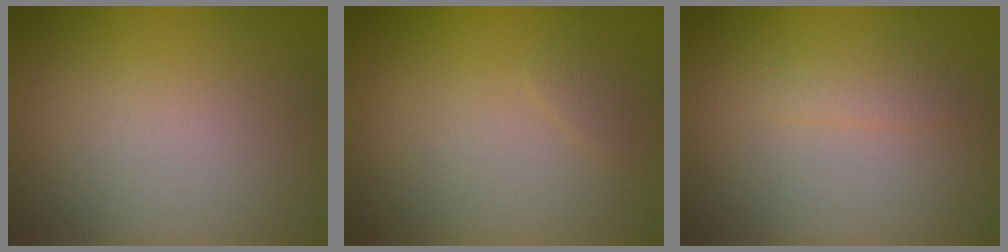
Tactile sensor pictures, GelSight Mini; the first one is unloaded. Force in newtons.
{"total": 0.6, "press": 0.6, "slide": 0.1}
{"total": 1.2, "press": 1.2, "slide": 0.1}